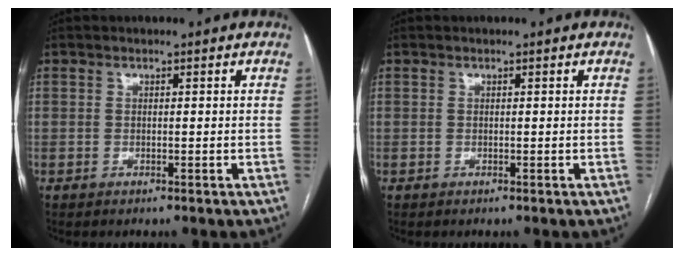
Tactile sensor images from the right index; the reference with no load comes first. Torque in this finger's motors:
{"motor_torque": [0.00, 0.00, 0.00, 0.01]}